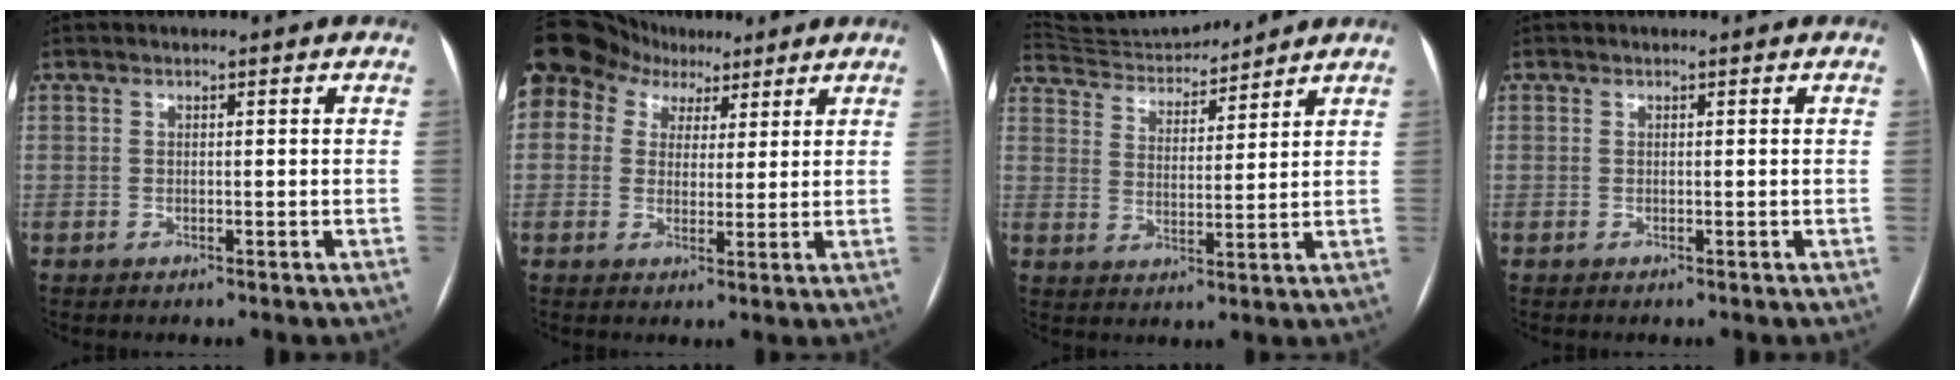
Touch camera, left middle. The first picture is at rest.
{"total": 22.8, "force": [12.0, 17.2, 8.7], "torque": [-0.277, 0.098, 0.224]}
{"total": 10.2, "force": [10.2, 0.7, 0.7], "torque": [-0.017, 0.016, 0.178]}
{"total": 0.0}